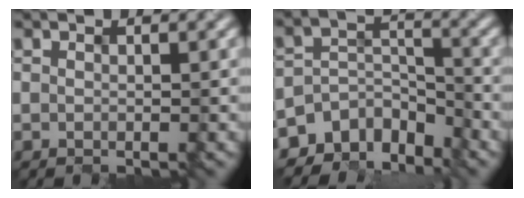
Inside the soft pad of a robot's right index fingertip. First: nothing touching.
{"total": 5.7, "force": [-5.0, 2.6, 0.5], "torque": [0.006, -0.006, -0.088]}